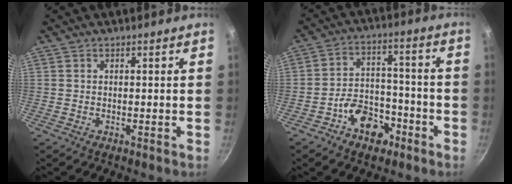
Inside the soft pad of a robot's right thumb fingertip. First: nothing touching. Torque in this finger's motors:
{"motor_torque": [2.02, 2.75, 0.61, -0.49, 0.03]}